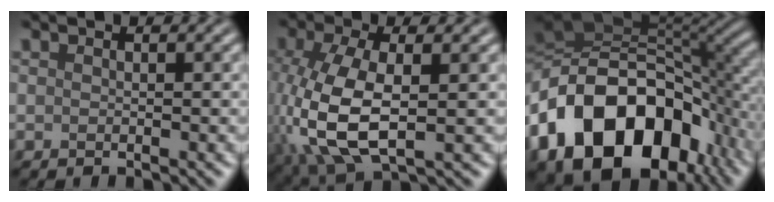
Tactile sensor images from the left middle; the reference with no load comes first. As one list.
[{"total": 9.7, "force": [-1.5, 4.8, 8.3], "torque": [-0.203, -0.015, -0.027]}, {"total": 17.9, "force": [-5.9, 12.0, 11.9], "torque": [-0.227, -0.002, -0.103]}]